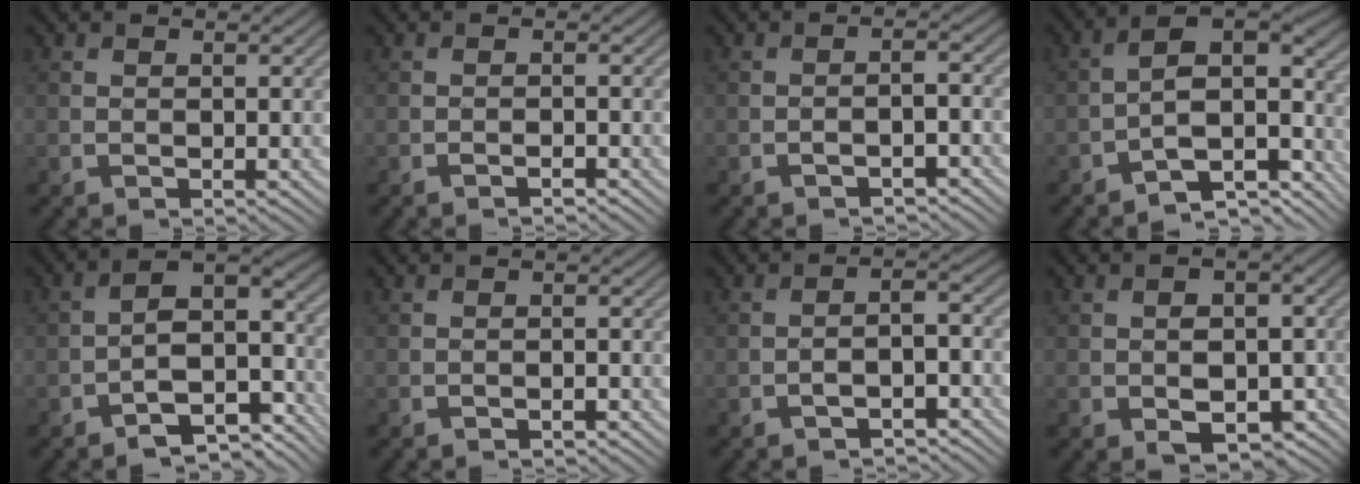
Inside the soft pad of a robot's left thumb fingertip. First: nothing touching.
{"total": 1.1, "force": [-0.9, 0.1, 0.7], "torque": [-0.013, 0.002, -0.019]}
{"total": 2.2, "force": [-1.6, 0.5, 1.5], "torque": [-0.028, 0.007, -0.031]}
{"total": 9.9, "force": [-5.7, 3.2, 7.5], "torque": [-0.104, -0.003, -0.097]}
{"total": 9.4, "force": [-5.3, 3.9, 6.7], "torque": [-0.094, -0.011, -0.098]}
{"total": 1.1, "force": [-0.9, 0.1, 0.6], "torque": [-0.011, 0.003, -0.018]}
{"total": 3.6, "force": [-2.6, 0.9, 2.3], "torque": [-0.043, 0.007, -0.043]}
{"total": 6.8, "force": [-1.9, 4.7, 4.5], "torque": [-0.056, -0.019, -0.017]}